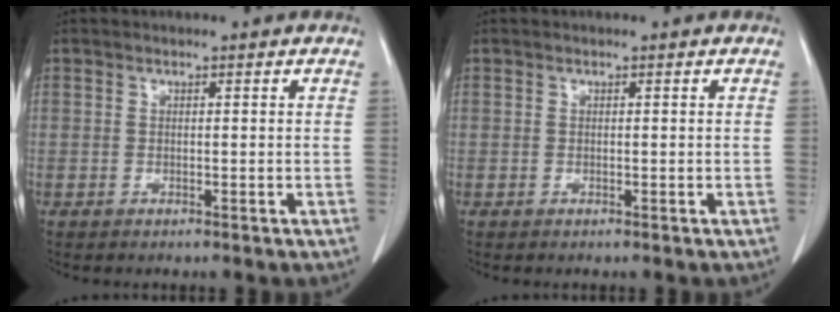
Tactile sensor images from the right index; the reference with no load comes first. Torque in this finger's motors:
{"motor_torque": [-0.01, 0.00, 0.03, 0.00]}